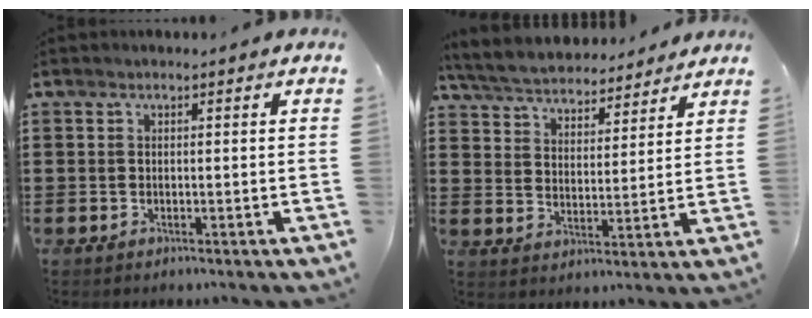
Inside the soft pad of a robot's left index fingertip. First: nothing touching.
{"total": 5.1, "force": [5.1, 0.5, 0.5], "torque": [-0.037, -0.032, 0.087]}